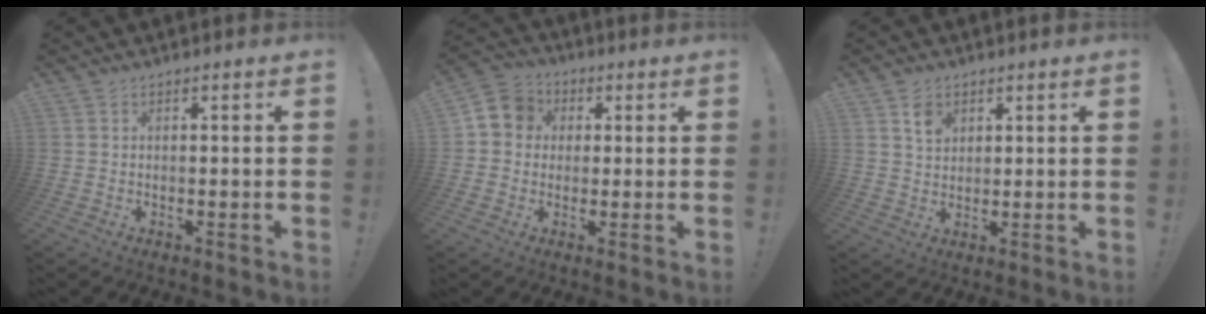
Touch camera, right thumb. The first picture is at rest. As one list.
[{"total": 7.5, "force": [0.8, 7.0, 2.5], "torque": [-0.041, 0.010, 0.018]}, {"total": 5.0, "force": [2.8, 3.6, 1.9], "torque": [-0.021, -0.011, 0.050]}]